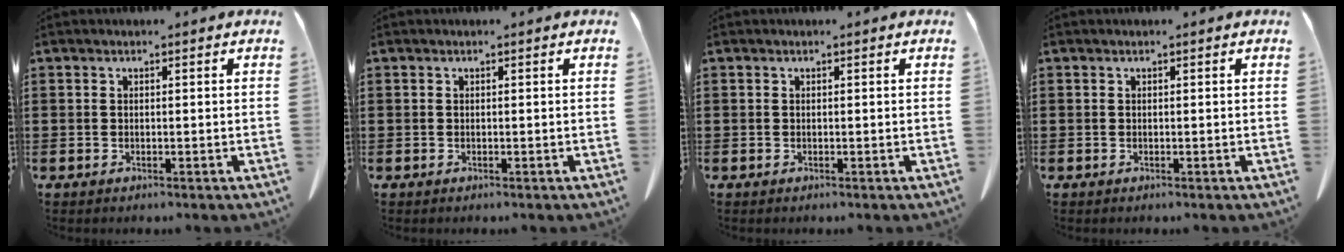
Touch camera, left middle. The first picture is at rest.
{"total": 0.0}
{"total": 0.0}
{"total": 0.0}